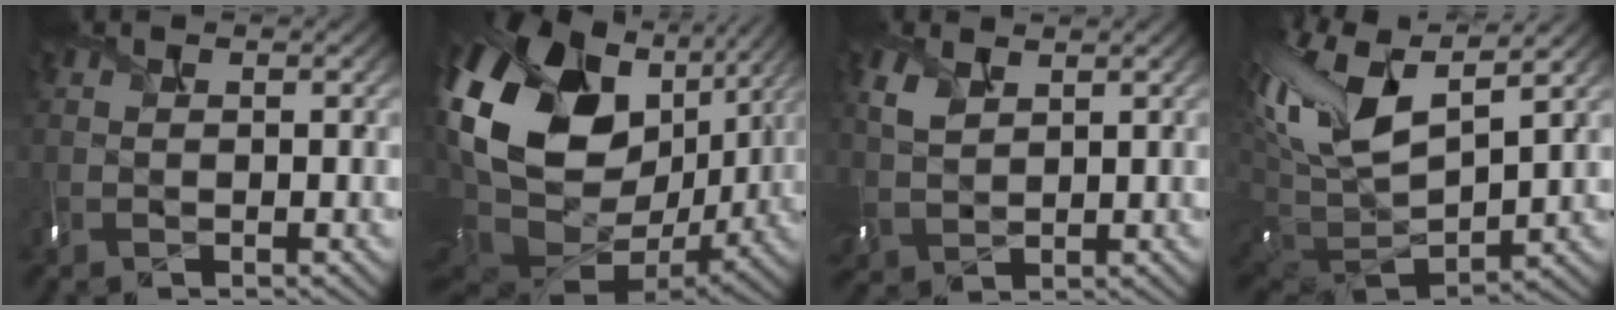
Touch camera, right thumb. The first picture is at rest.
{"total": 21.2, "force": [4.7, 14.8, 14.5], "torque": [-0.312, -0.021, 0.120]}
{"total": 3.7, "force": [1.9, 2.3, 2.2], "torque": [-0.071, 0.000, 0.045]}
{"total": 14.6, "force": [5.1, 7.0, 11.8], "torque": [-0.271, 0.006, 0.096]}